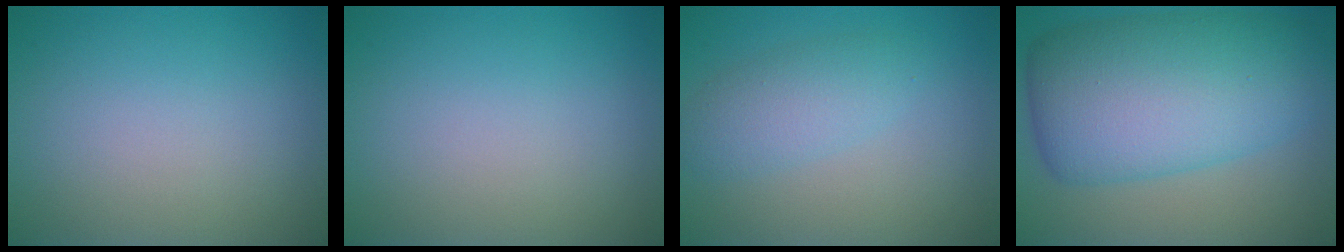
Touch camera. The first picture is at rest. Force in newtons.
{"total": 0.0}
{"total": 2.9, "press": 2.8, "slide": 0.2}
{"total": 11.6, "press": 11.6, "slide": 0.3}